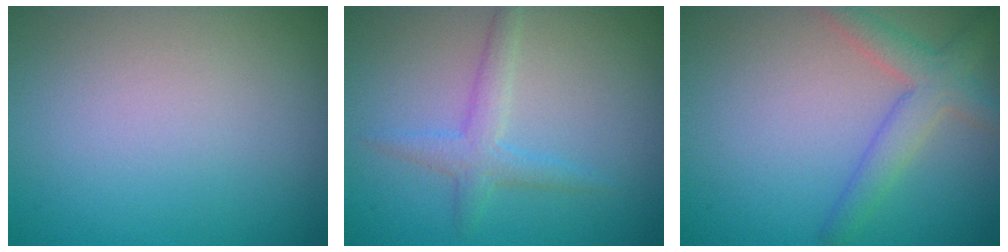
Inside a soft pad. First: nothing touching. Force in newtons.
{"total": 2.3, "press": 2.3, "slide": 0.1}
{"total": 3.3, "press": 3.3, "slide": 0.1}